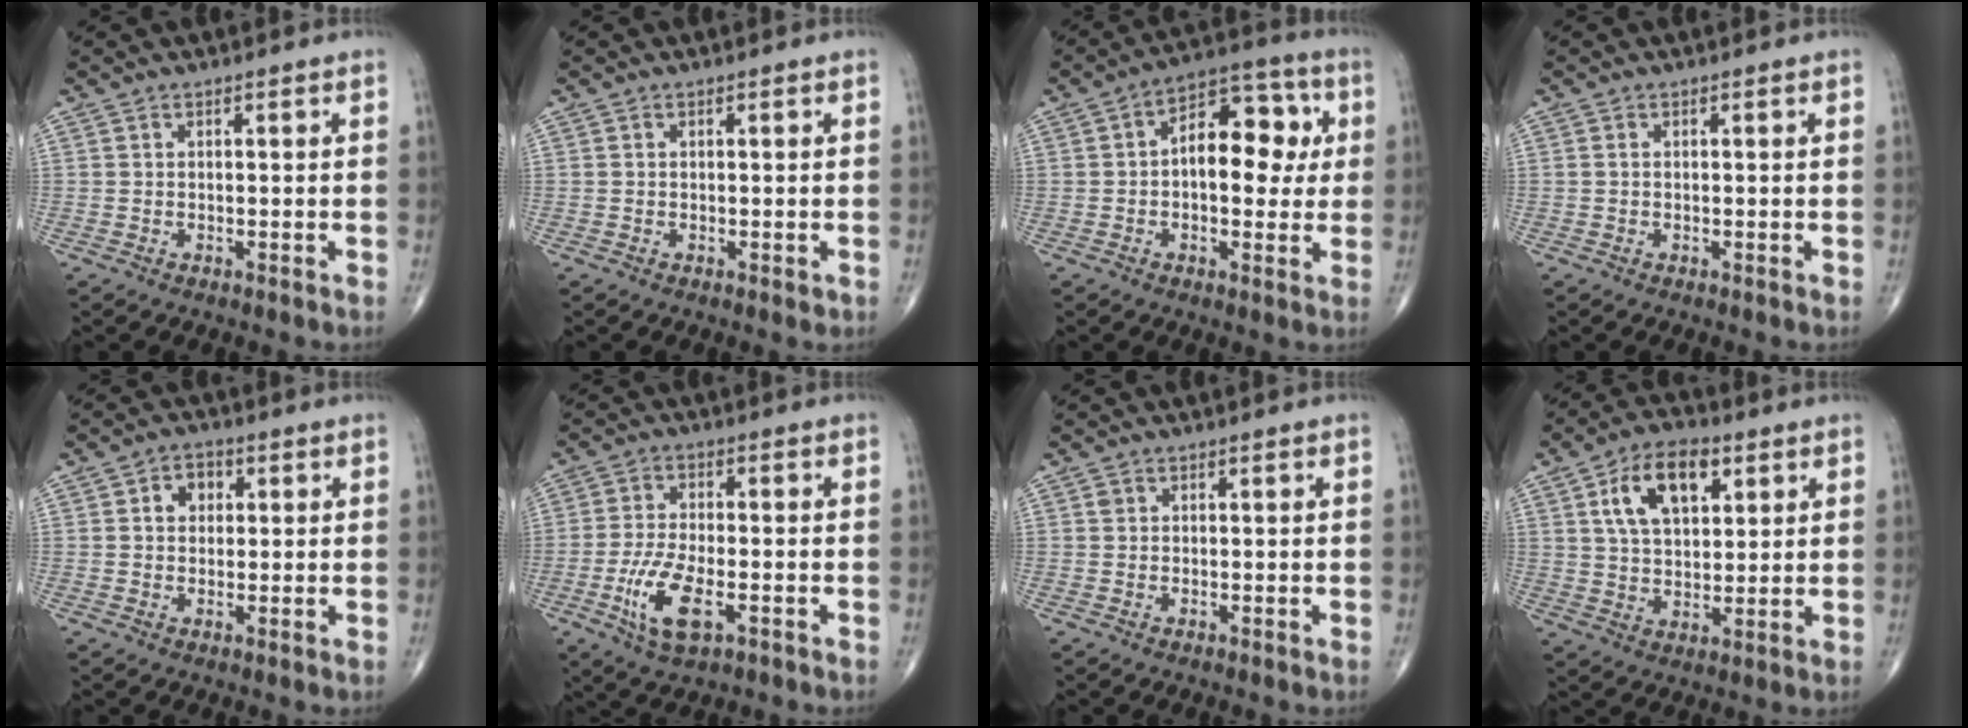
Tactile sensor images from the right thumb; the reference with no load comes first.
{"total": 0.7, "force": [-0.1, 0.5, 0.5], "torque": [-0.004, -0.001, -0.001]}
{"total": 13.6, "force": [1.4, 7.8, 11.1], "torque": [-0.121, 0.027, 0.012]}
{"total": 0.0}
{"total": 5.1, "force": [1.1, 3.9, 3.1], "torque": [-0.034, 0.010, 0.014]}
{"total": 9.2, "force": [-3.4, 3.8, 7.7], "torque": [-0.163, 0.003, -0.061]}
{"total": 0.7, "force": [0.2, 0.6, 0.2], "torque": [-0.001, 0.001, 0.005]}
{"total": 12.2, "force": [4.7, 6.9, 8.9], "torque": [-0.134, -0.005, 0.082]}